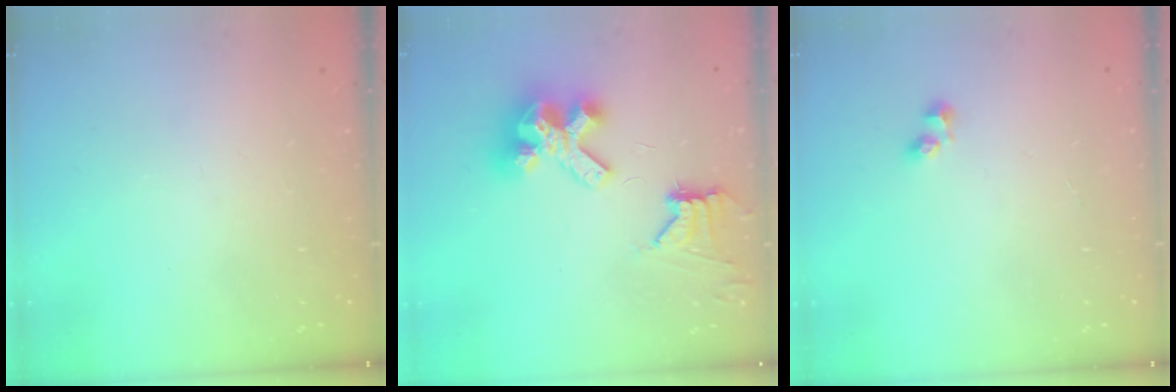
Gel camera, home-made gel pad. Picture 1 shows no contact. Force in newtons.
{"total": 11.8, "press": 11.7, "slide": 1.4}
{"total": 3.0, "press": 2.7, "slide": 1.3}